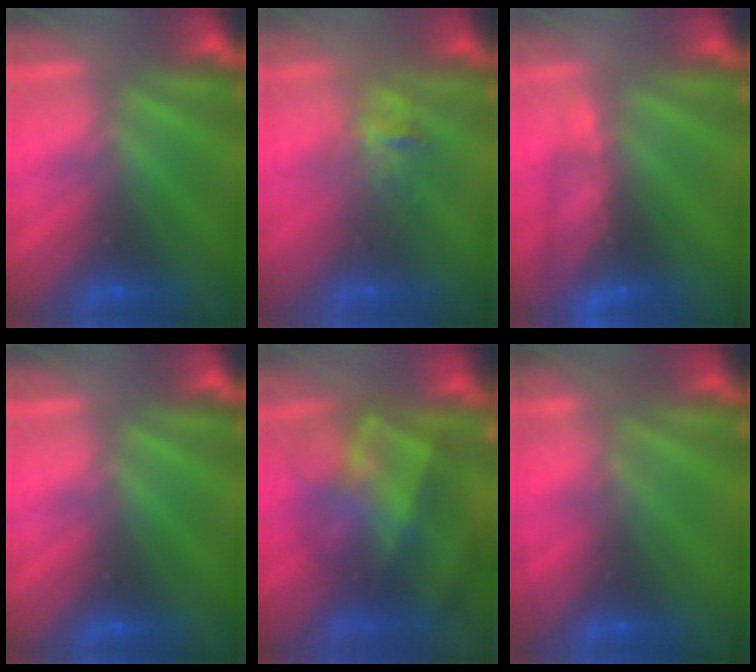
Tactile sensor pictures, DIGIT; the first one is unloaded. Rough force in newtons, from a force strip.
{"total": 2.7}
{"total": 5.9}
{"total": 0.0}
{"total": 7.5}
{"total": 7.6}